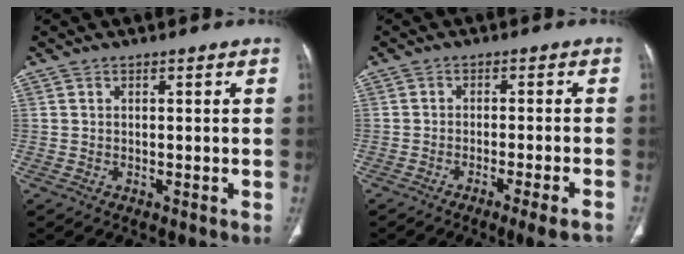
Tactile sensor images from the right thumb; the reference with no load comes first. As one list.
[{"total": 7.0, "force": [-4.9, 0.5, 4.9], "torque": [-0.063, 0.009, -0.068]}]